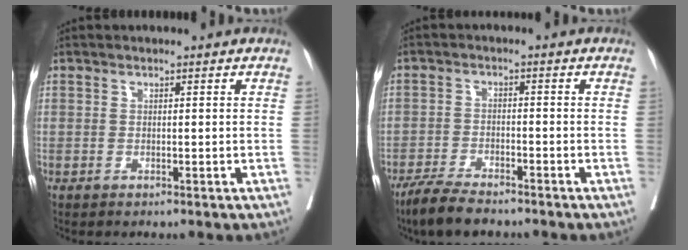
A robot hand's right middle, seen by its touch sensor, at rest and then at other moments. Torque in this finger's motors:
{"motor_torque": [0.11, -0.11, 0.04, 0.02]}